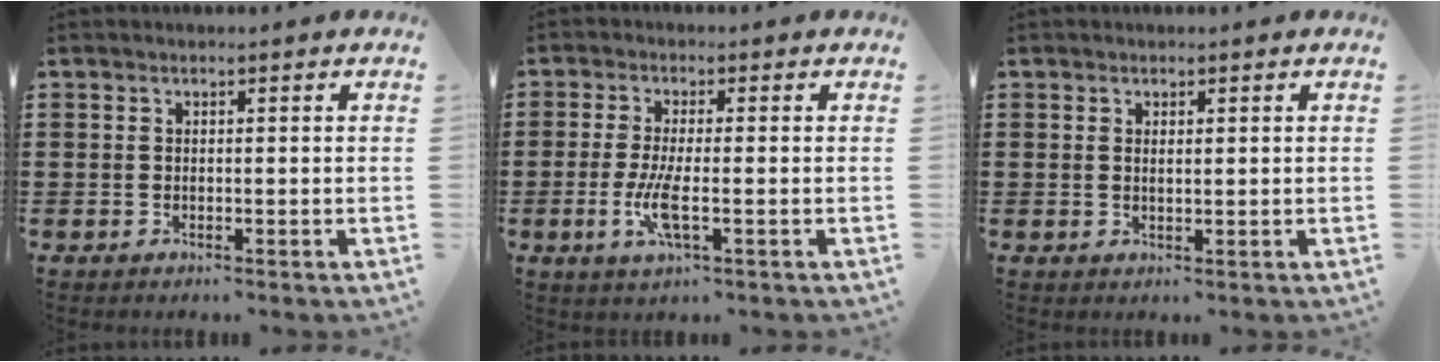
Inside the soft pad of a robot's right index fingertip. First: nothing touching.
{"total": 5.6, "force": [-1.4, 1.1, 5.3], "torque": [-0.117, -0.012, -0.031]}
{"total": 0.7, "force": [0.3, 0.2, 0.6], "torque": [-0.012, 0.003, 0.006]}